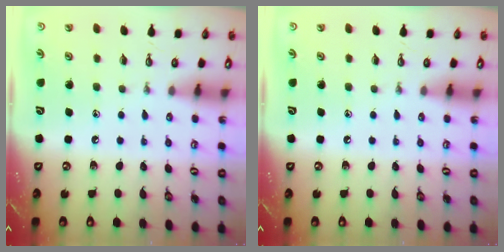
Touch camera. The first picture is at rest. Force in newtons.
{"total": 0.0}